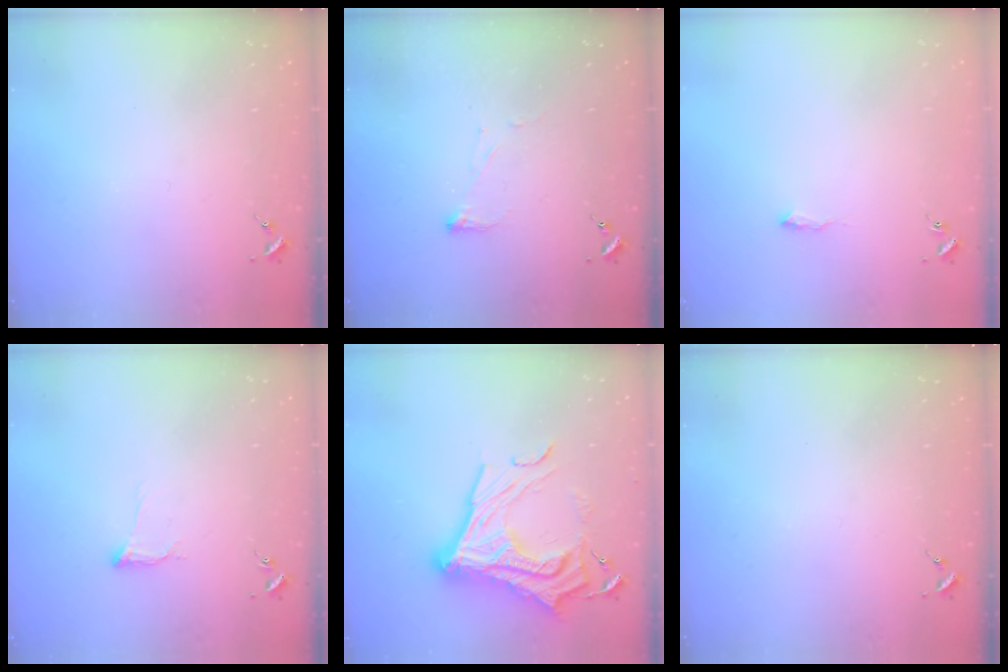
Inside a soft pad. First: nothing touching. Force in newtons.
{"total": 3.8, "press": 3.7, "slide": 0.9}
{"total": 6.8, "press": 6.7, "slide": 0.8}
{"total": 6.1, "press": 6.0, "slide": 0.8}
{"total": 23.9, "press": 23.8, "slide": 2.1}
{"total": 0.0}